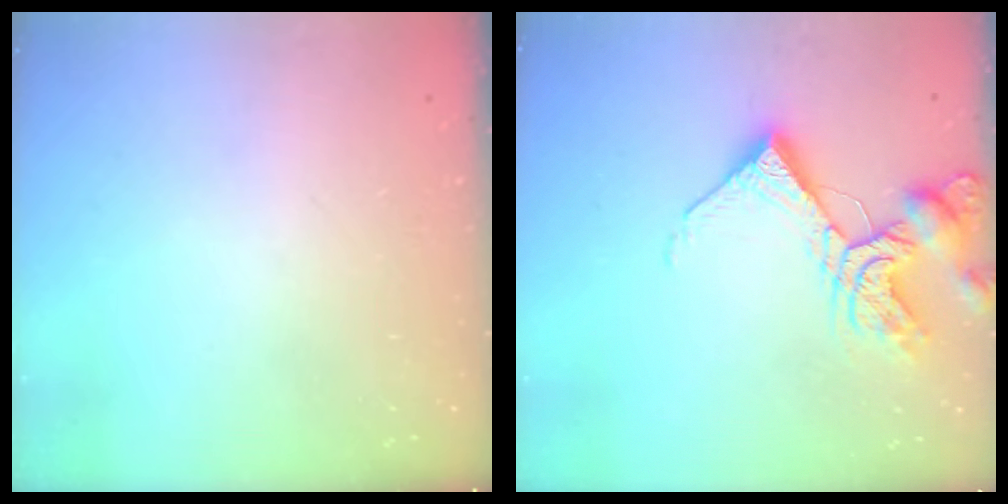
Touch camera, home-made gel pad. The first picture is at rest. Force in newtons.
{"total": 12.7, "press": 12.6, "slide": 1.6}